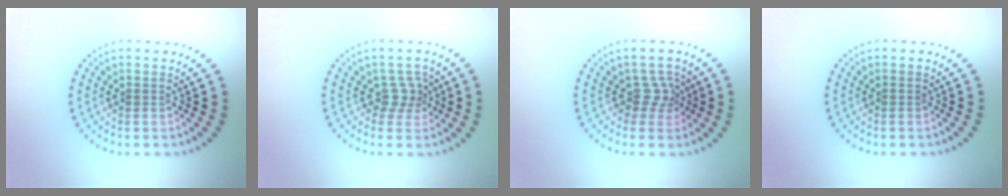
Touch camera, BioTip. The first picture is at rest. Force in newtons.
{"total": 2.0, "press": 1.6, "slide": 1.2}
{"total": 1.8, "press": 1.4, "slide": 1.2}
{"total": 0.0}